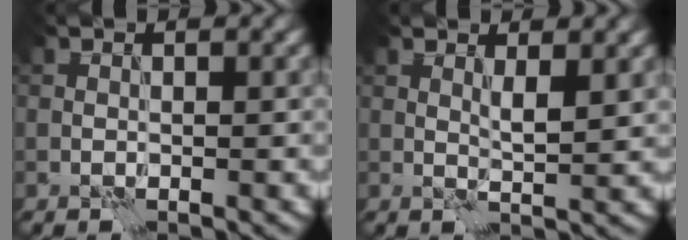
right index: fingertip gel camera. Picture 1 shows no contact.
{"total": 1.7, "force": [0.9, 0.1, 1.5], "torque": [-0.027, -0.003, 0.017]}